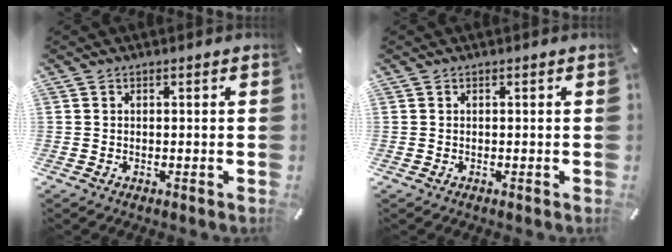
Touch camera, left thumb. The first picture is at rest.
{"total": 0.0}